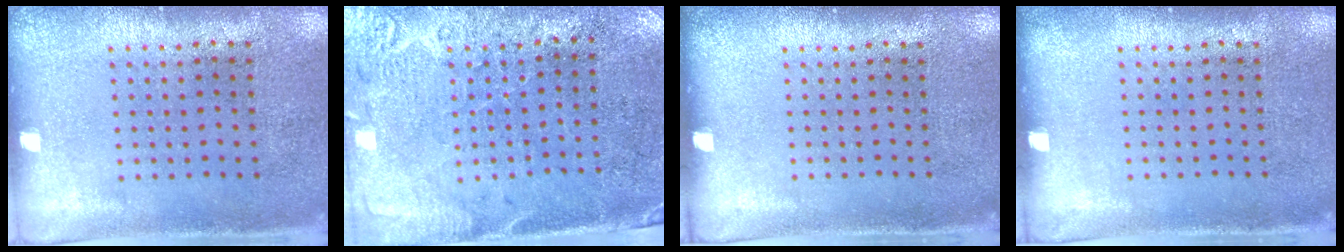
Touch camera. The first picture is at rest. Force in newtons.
{"total": 2.8, "press": 2.5, "slide": 1.3}
{"total": 0.0}
{"total": 0.0}